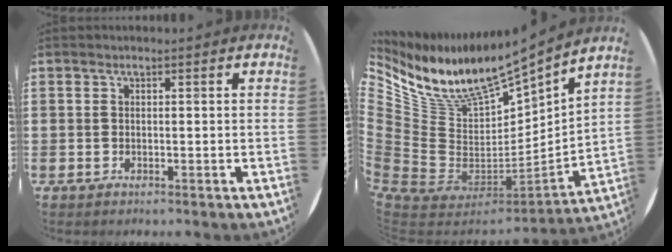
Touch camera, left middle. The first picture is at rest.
{"total": 10.7, "force": [8.4, 4.4, 4.8], "torque": [-0.143, -0.075, 0.149]}